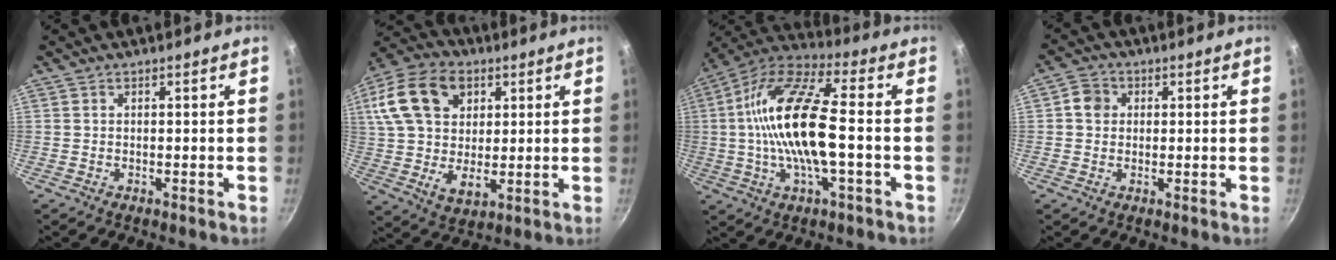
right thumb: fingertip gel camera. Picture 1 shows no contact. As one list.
[{"total": 20.1, "force": [6.3, 14.1, 12.9], "torque": [-0.227, 0.001, 0.106]}, {"total": 19.1, "force": [-0.9, 6.5, 18.0], "torque": [-0.339, 0.033, -0.035]}, {"total": 3.7, "force": [0.6, 3.4, 1.5], "torque": [-0.011, 0.004, -0.001]}]